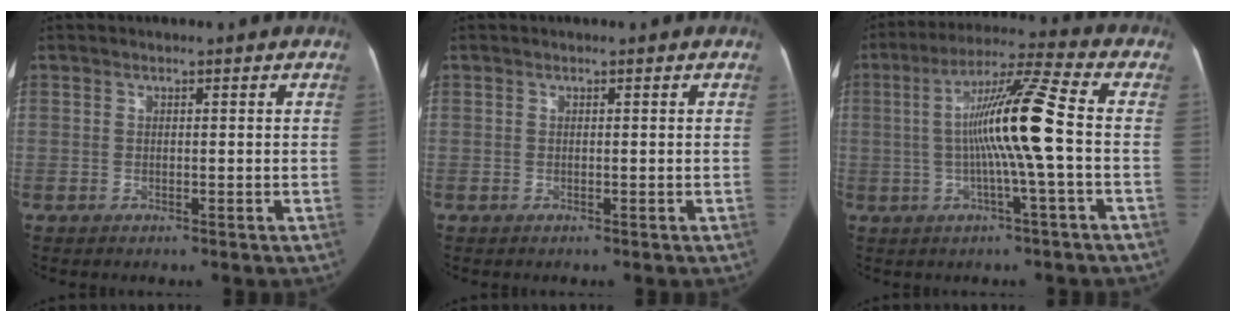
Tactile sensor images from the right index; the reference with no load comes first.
{"total": 0.0}
{"total": 12.0, "force": [-0.7, -1.1, 12.0], "torque": [-0.218, 0.011, -0.018]}